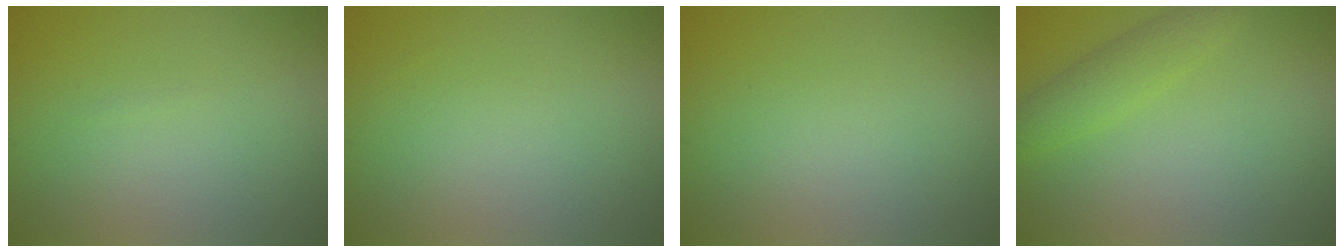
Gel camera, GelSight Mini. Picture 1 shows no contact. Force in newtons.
{"total": 0.0}
{"total": 0.0}
{"total": 2.2, "press": 2.2, "slide": 0.0}